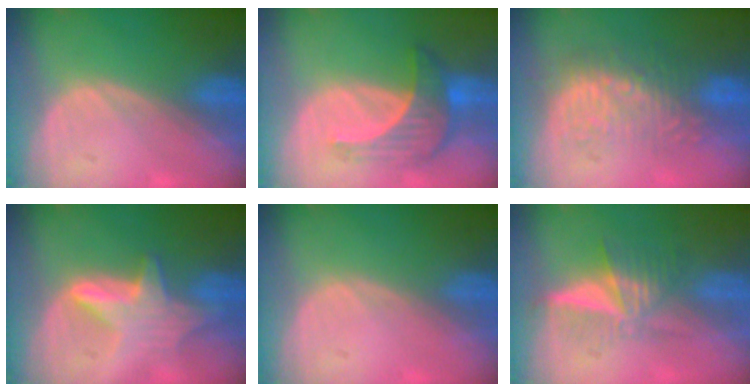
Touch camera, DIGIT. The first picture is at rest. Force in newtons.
{"total": 7.3, "press": 6.7, "slide": 2.9}
{"total": 8.7, "press": 8.6, "slide": 1.6}
{"total": 6.3, "press": 6.1, "slide": 1.7}
{"total": 0.0}
{"total": 6.3, "press": 5.3, "slide": 3.5}